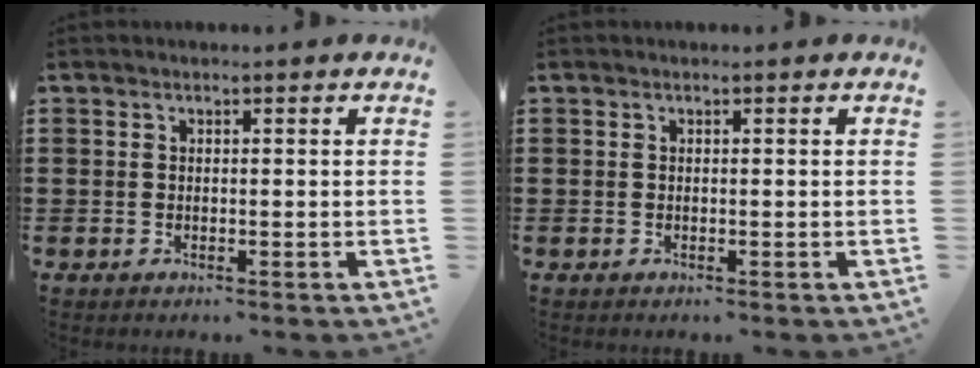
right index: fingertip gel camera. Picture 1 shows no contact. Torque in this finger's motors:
{"motor_torque": [-0.19, 1.08, 0.00, 0.00]}